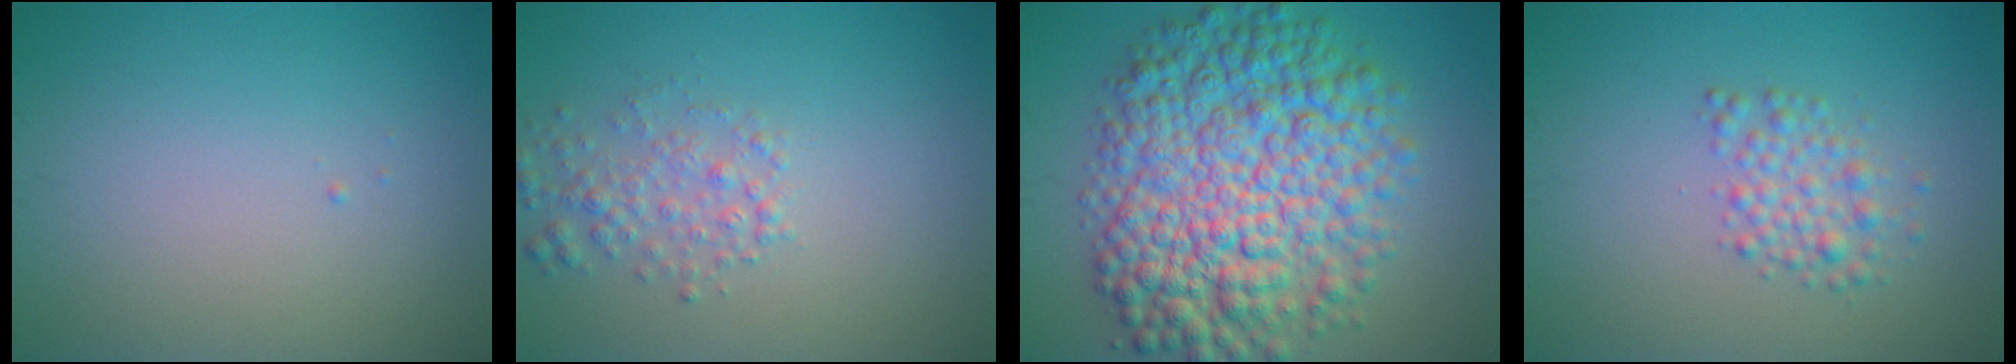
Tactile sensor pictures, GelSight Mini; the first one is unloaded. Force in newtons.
{"total": 2.3, "press": 2.3, "slide": 0.1}
{"total": 11.9, "press": 11.9, "slide": 0.1}
{"total": 2.4, "press": 2.4, "slide": 0.1}